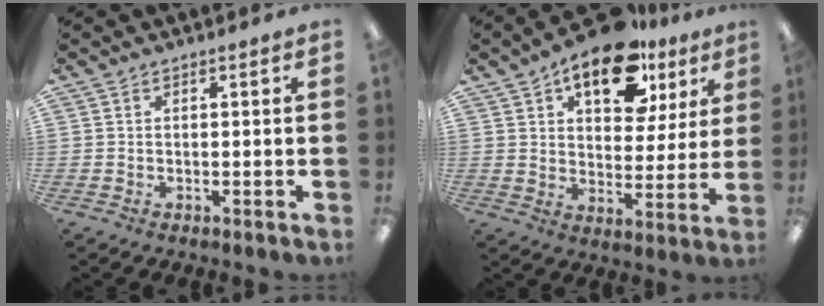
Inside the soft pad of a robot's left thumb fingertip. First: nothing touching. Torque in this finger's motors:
{"motor_torque": [0.31, 0.78, 1.50, -1.26, 0.27]}